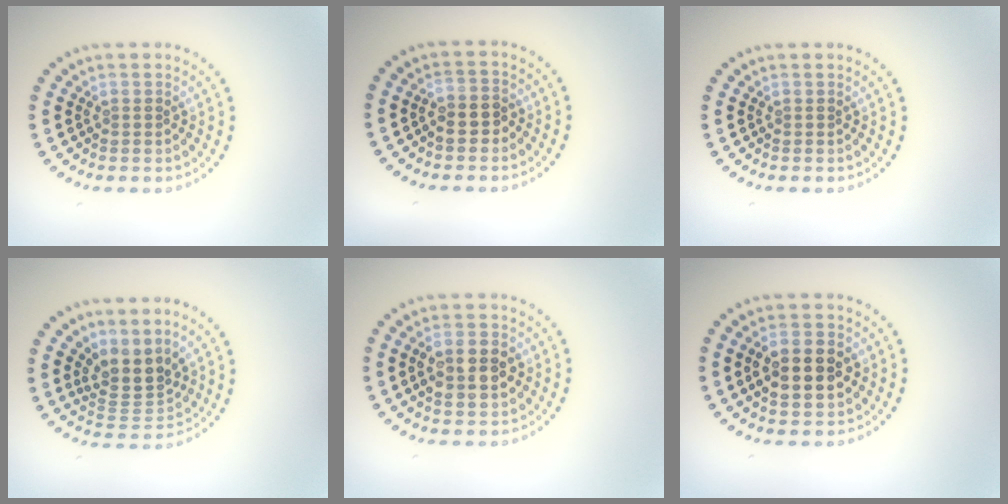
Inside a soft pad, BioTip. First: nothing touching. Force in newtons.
{"total": 1.5, "press": 1.3, "slide": 0.6}
{"total": 0.0}
{"total": 3.3, "press": 2.5, "slide": 2.2}
{"total": 4.4, "press": 4.3, "slide": 0.5}
{"total": 5.2, "press": 5.2, "slide": 0.3}